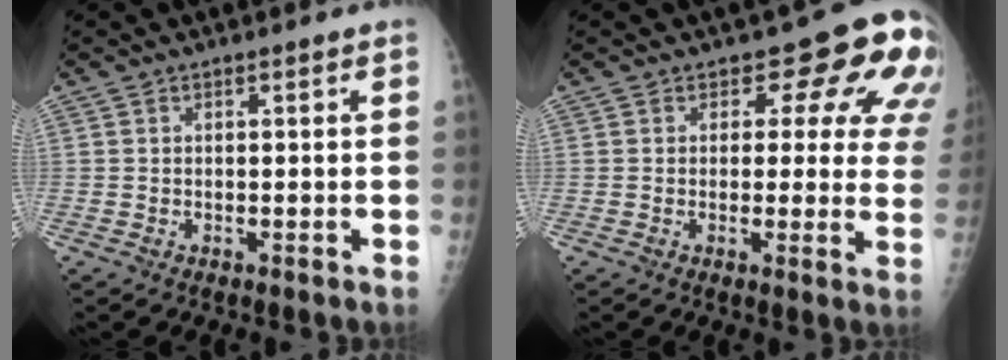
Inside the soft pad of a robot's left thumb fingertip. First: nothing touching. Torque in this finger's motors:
{"motor_torque": [0.22, 0.49, -0.06, -0.32, 0.06]}